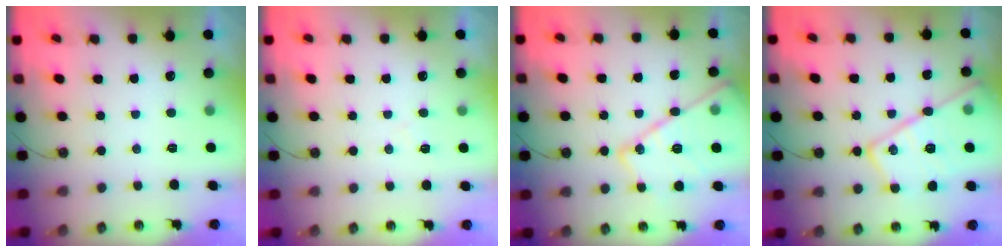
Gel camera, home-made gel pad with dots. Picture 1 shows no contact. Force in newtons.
{"total": 5.4, "press": 5.3, "slide": 0.8}
{"total": 17.5, "press": 17.4, "slide": 1.6}
{"total": 21.2, "press": 21.1, "slide": 1.9}